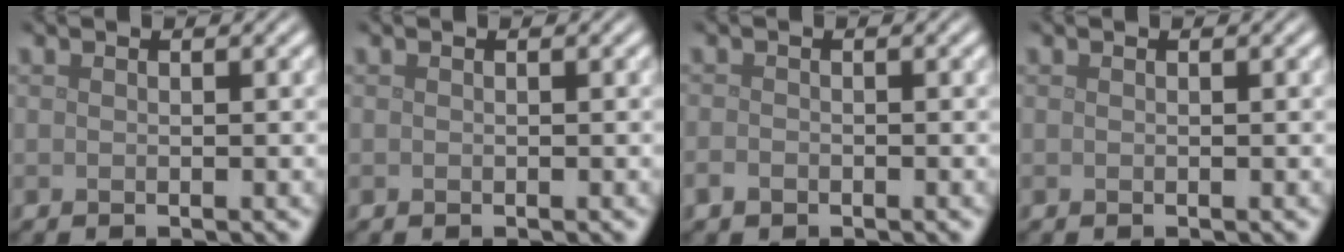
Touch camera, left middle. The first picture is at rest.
{"total": 0.0}
{"total": 0.9, "force": [-0.6, 0.6, 0.4], "torque": [-0.008, -0.001, -0.012]}
{"total": 0.0}